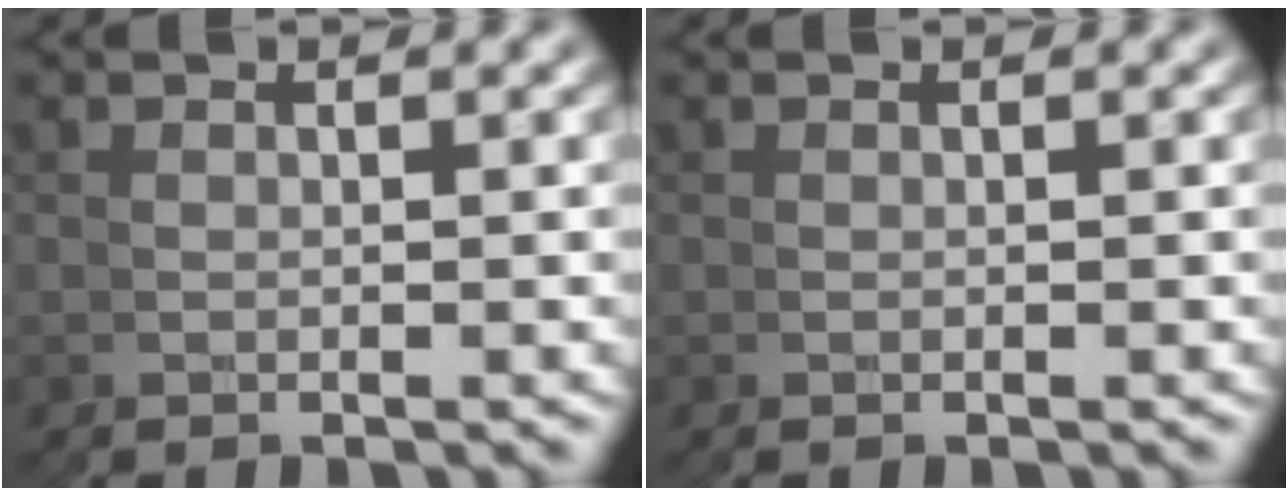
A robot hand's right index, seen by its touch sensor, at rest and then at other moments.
{"total": 0.0}